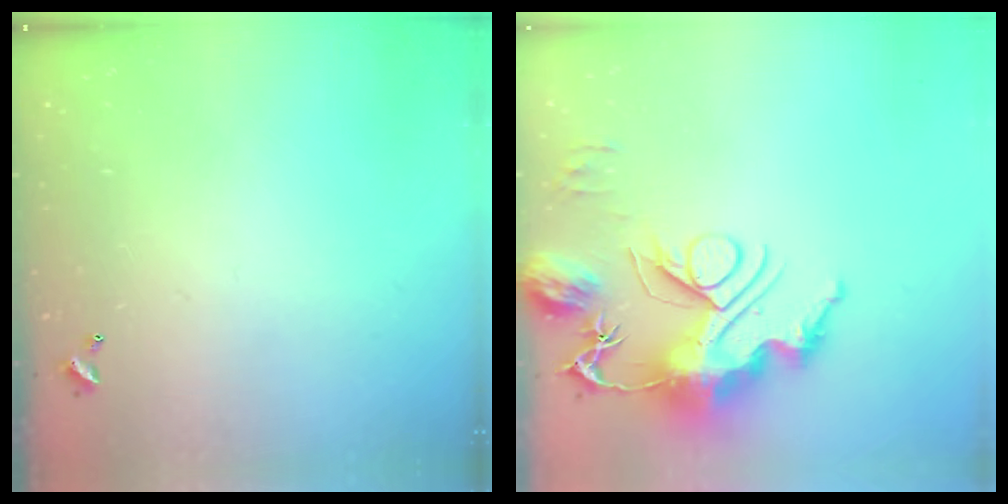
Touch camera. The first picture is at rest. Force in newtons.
{"total": 16.1, "press": 15.9, "slide": 2.3}